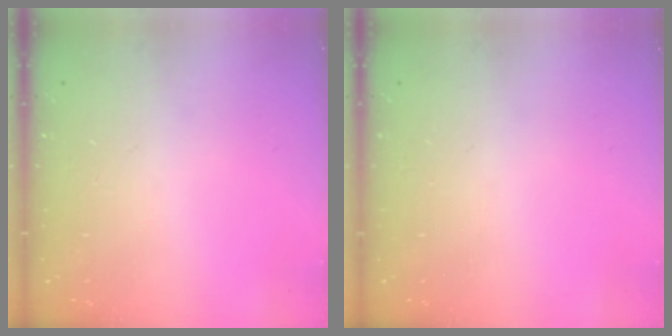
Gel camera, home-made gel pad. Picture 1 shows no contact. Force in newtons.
{"total": 0.0}